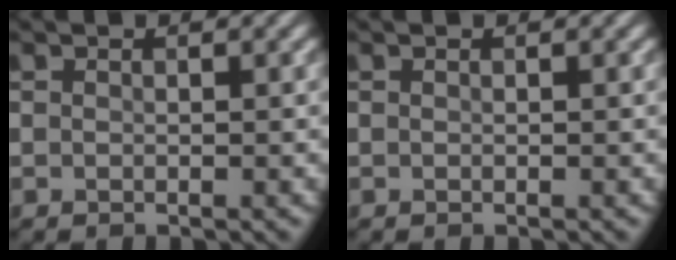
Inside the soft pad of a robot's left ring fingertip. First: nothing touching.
{"total": 0.0}